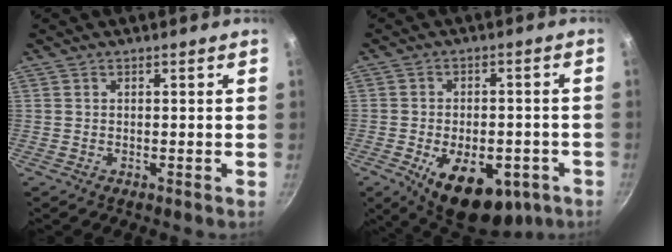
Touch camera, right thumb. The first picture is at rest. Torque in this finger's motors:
{"motor_torque": [0.30, 1.11, -0.03, 0.04, 0.26]}